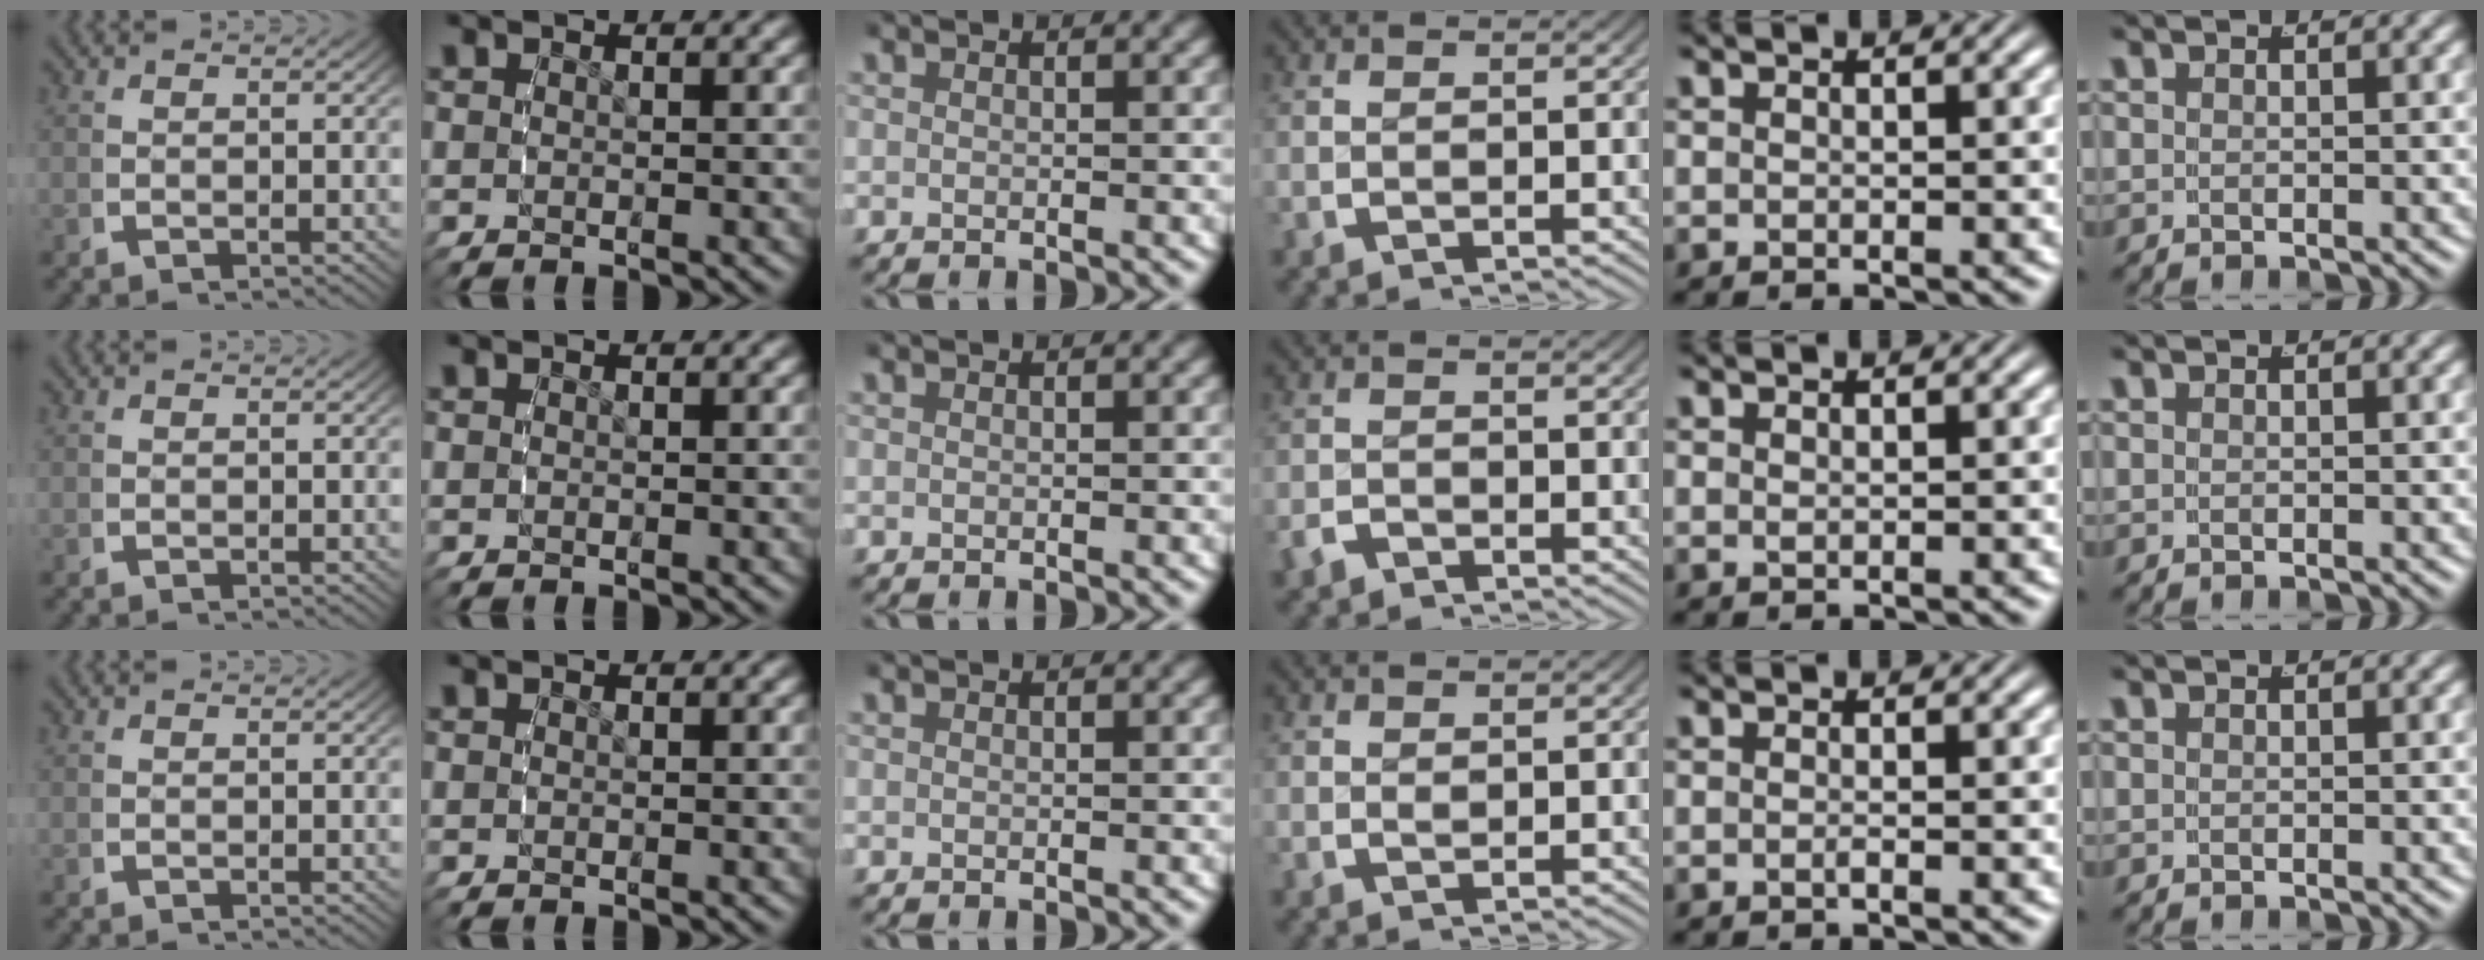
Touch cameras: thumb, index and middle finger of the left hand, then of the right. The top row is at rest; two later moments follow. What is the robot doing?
{"motion": "grasp_and_lifting", "object": "small bumper sticker"}